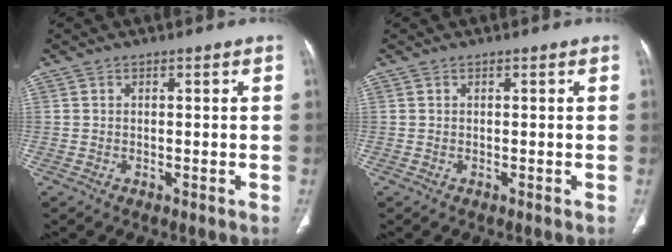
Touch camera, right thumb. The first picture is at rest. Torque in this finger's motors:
{"motor_torque": [0.09, 0.09, 0.07, -0.07, 0.04]}